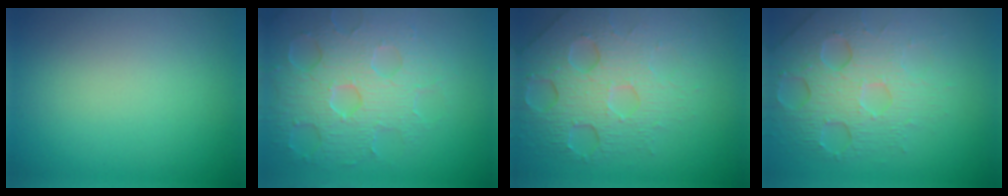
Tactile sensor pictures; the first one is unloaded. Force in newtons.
{"total": 6.5, "press": 5.3, "slide": 3.9}
{"total": 6.8, "press": 4.9, "slide": 4.7}
{"total": 6.3, "press": 4.7, "slide": 4.2}